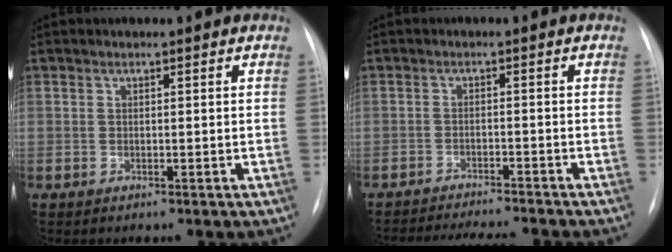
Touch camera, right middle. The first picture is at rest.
{"total": 11.1, "force": [-10.2, 0.6, 4.3], "torque": [-0.058, -0.013, -0.141]}